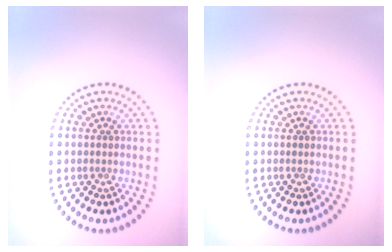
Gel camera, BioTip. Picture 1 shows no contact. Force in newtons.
{"total": 0.0}